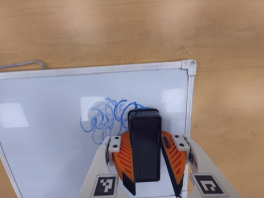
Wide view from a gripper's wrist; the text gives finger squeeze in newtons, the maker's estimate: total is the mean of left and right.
{"total": 14.6, "left": 16.2, "right": 12.9}